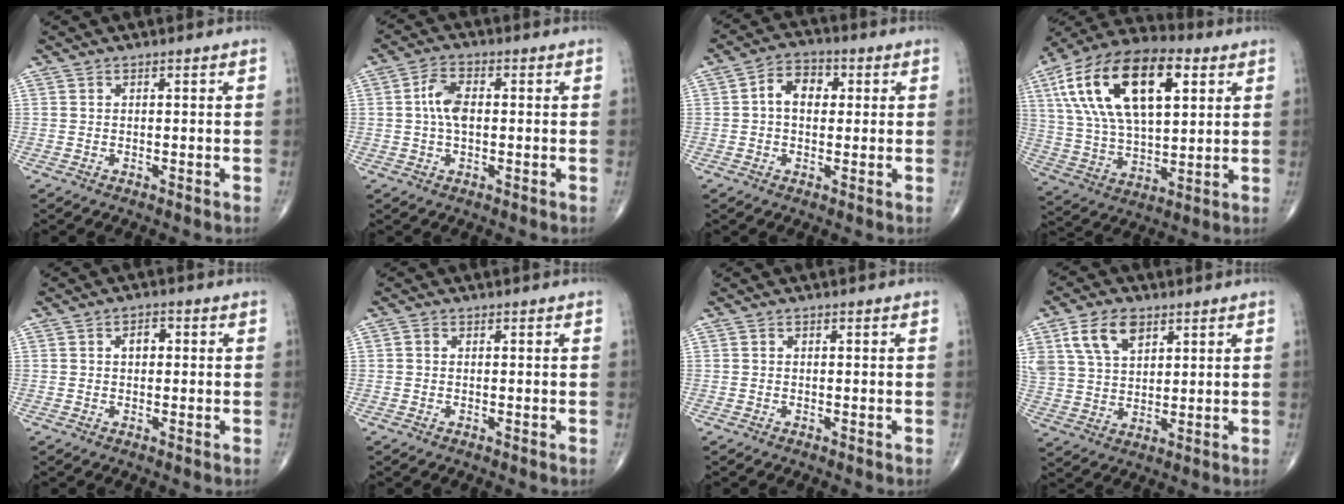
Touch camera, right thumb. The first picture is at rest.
{"total": 6.6, "force": [0.5, 3.6, 5.4], "torque": [-0.105, 0.011, 0.002]}
{"total": 6.8, "force": [1.0, 4.8, 4.7], "torque": [-0.056, 0.016, 0.007]}
{"total": 24.6, "force": [8.5, 12.1, 19.6], "torque": [-0.354, 0.001, 0.146]}
{"total": 2.7, "force": [0.3, 1.9, 1.9], "torque": [-0.024, 0.010, 0.002]}
{"total": 0.9, "force": [0.0, 0.8, 0.4], "torque": [-0.005, 0.001, -0.002]}
{"total": 0.0}
{"total": 10.2, "force": [5.1, 6.2, 6.3], "torque": [-0.107, -0.010, 0.102]}